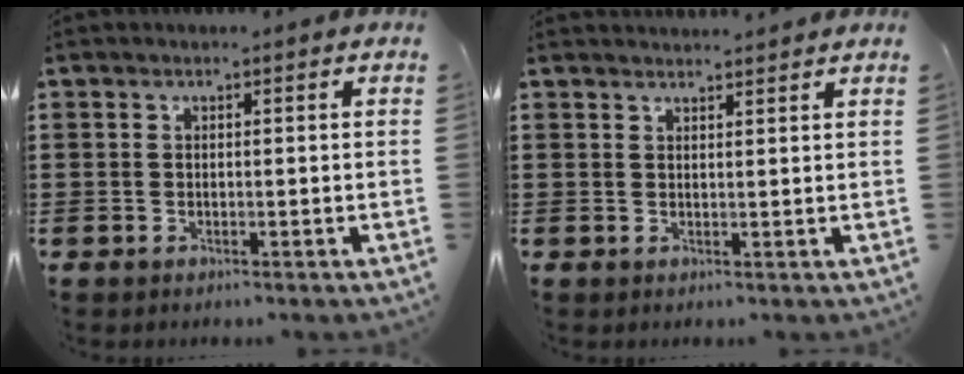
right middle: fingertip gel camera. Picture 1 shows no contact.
{"total": 1.7, "force": [1.7, 0.0, 0.1], "torque": [-0.005, 0.002, 0.032]}